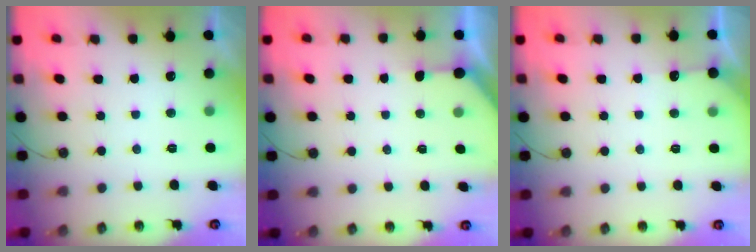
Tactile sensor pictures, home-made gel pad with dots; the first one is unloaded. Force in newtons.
{"total": 2.0, "press": 2.0, "slide": 0.2}
{"total": 3.4, "press": 3.4, "slide": 0.3}